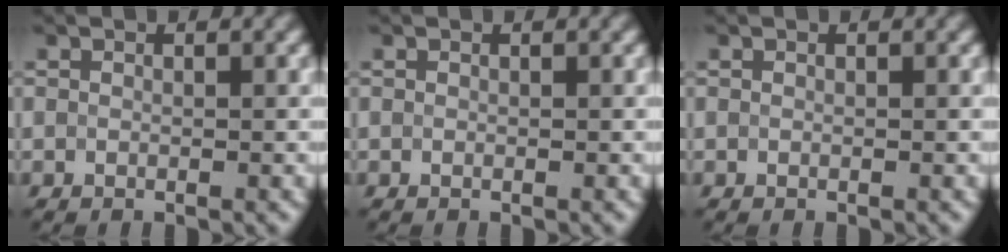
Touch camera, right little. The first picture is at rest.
{"total": 0.0}
{"total": 0.0}